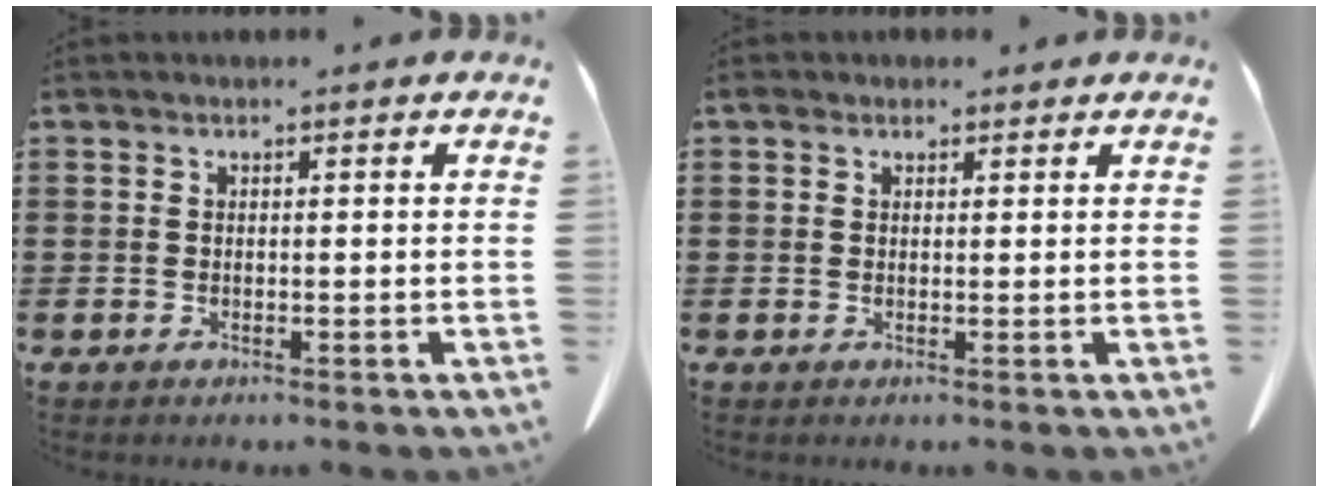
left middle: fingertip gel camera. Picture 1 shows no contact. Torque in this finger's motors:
{"motor_torque": [-0.05, 0.11, 0.08, 0.02]}